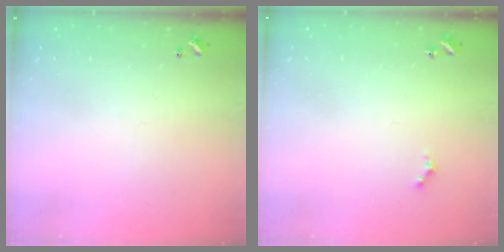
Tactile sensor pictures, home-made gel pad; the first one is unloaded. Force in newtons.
{"total": 1.4, "press": 1.3, "slide": 0.4}